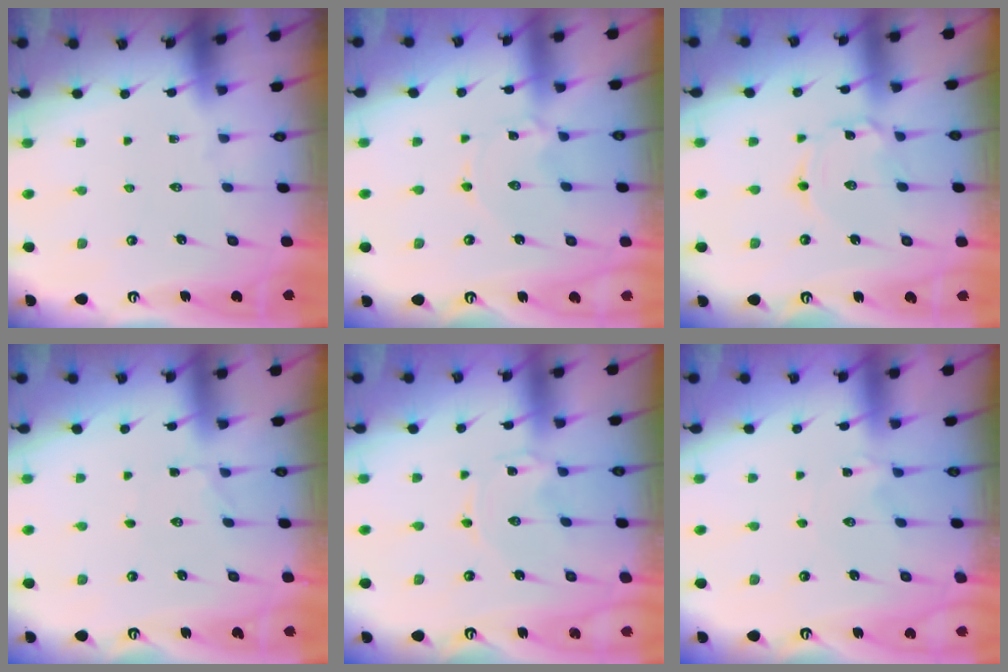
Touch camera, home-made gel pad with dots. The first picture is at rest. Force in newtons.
{"total": 0.0}
{"total": 1.7, "press": 1.7, "slide": 0.1}
{"total": 1.8, "press": 1.8, "slide": 0.4}
{"total": 0.0}
{"total": 2.5, "press": 2.5, "slide": 0.3}